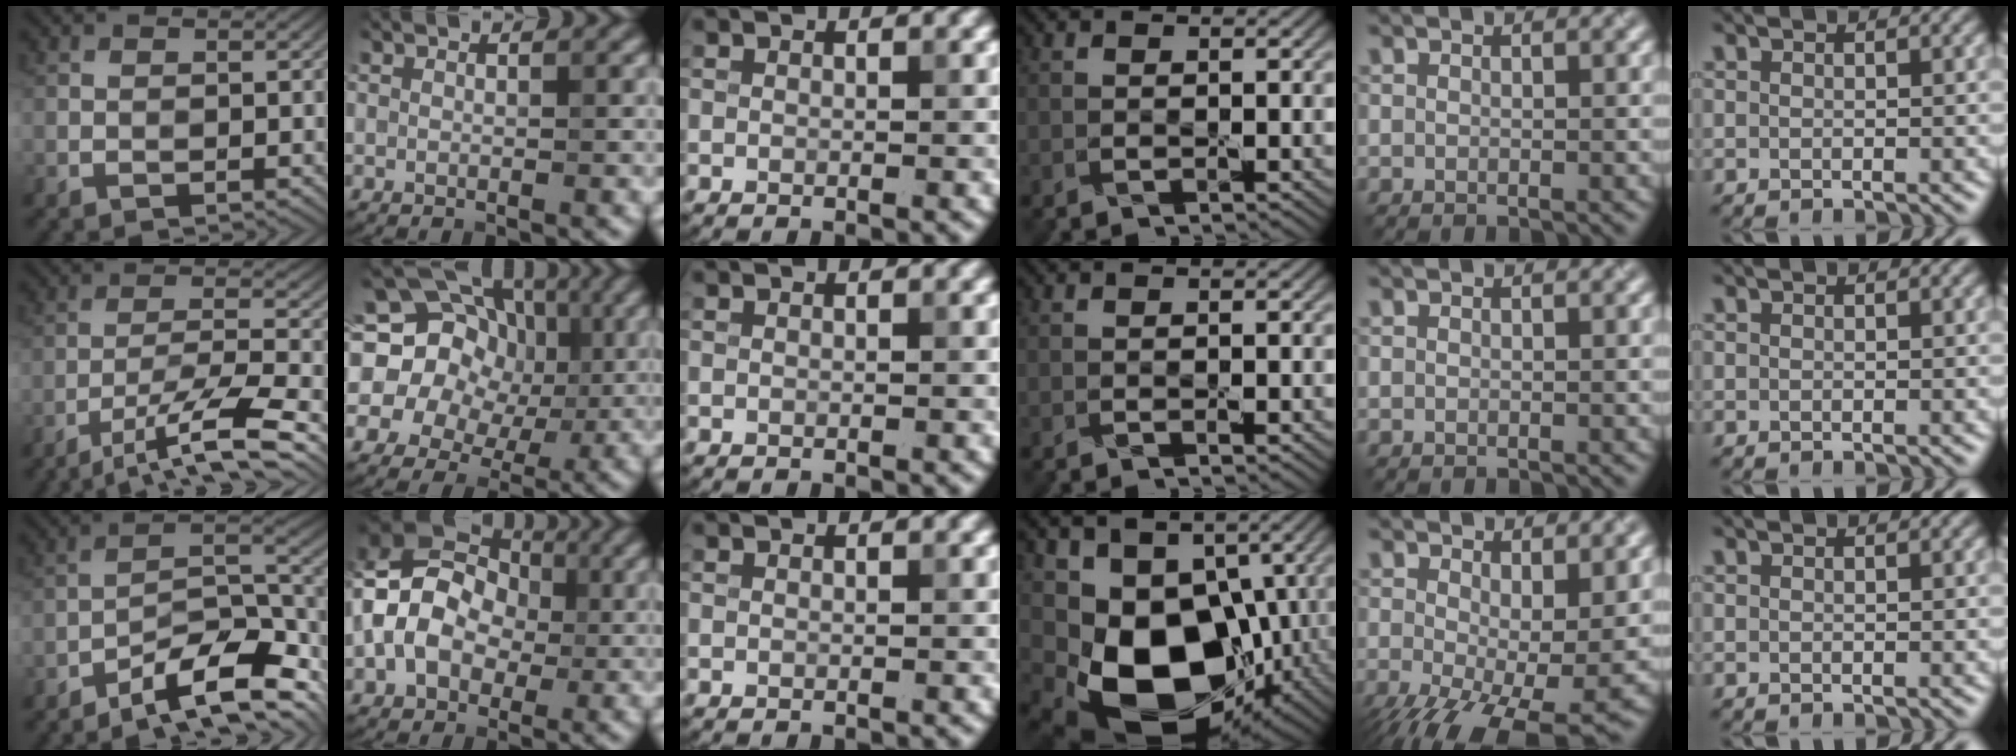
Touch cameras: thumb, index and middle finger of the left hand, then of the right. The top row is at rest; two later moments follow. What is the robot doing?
{"motion": "peel", "object": "postage stamp"}